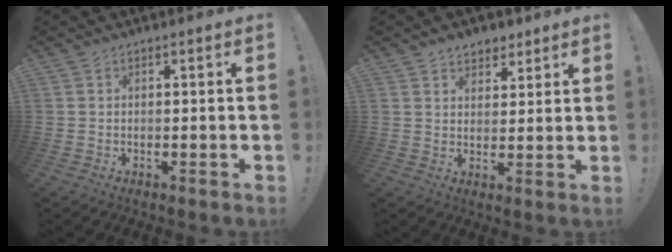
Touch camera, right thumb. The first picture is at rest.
{"total": 5.4, "force": [3.8, 3.5, 1.1], "torque": [-0.002, -0.024, 0.070]}